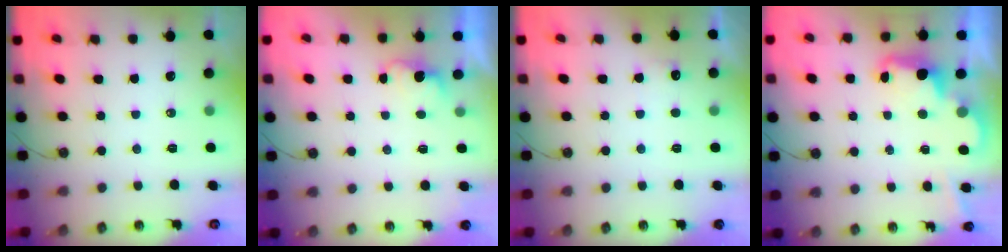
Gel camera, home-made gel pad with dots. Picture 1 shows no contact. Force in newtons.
{"total": 1.4, "press": 1.2, "slide": 0.7}
{"total": 6.2, "press": 6.1, "slide": 1.2}
{"total": 2.5, "press": 2.5, "slide": 0.6}